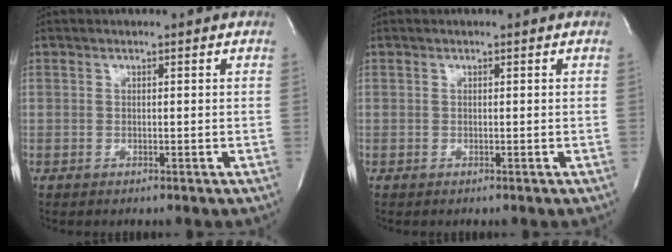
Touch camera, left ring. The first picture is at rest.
{"total": 0.0}